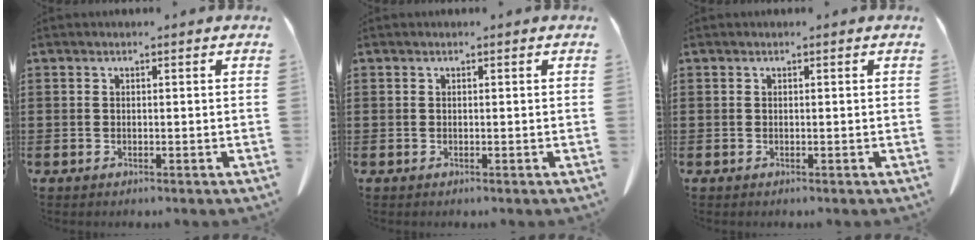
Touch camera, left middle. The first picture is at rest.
{"total": 0.0}
{"total": 0.0}